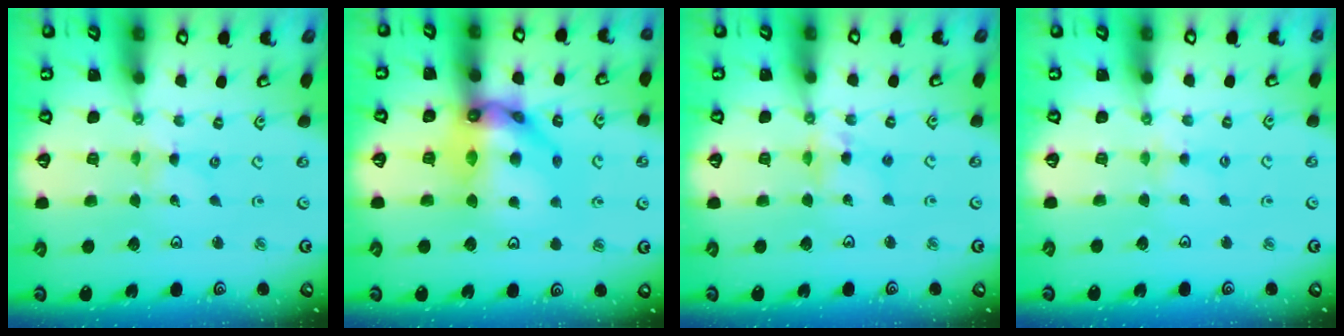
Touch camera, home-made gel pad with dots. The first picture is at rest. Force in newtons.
{"total": 17.4, "press": 17.4, "slide": 1.5}
{"total": 7.1, "press": 7.1, "slide": 0.7}
{"total": 2.6, "press": 2.6, "slide": 0.5}